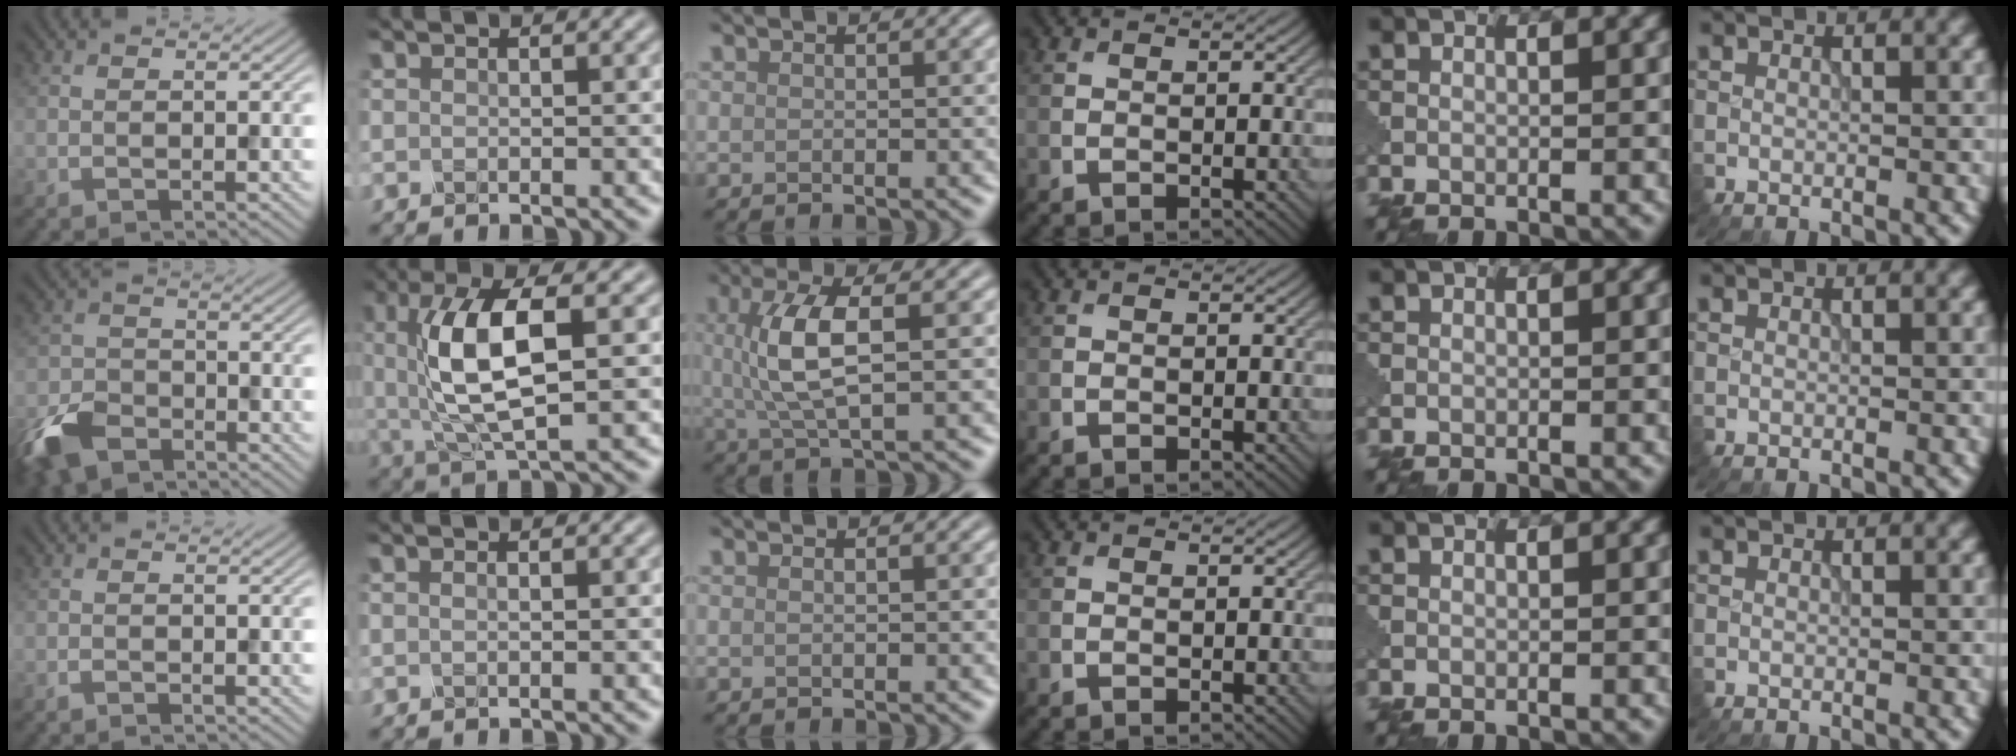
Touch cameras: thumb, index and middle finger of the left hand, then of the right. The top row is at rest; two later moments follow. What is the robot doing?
{"motion": "squeeze", "object": "clothespin"}